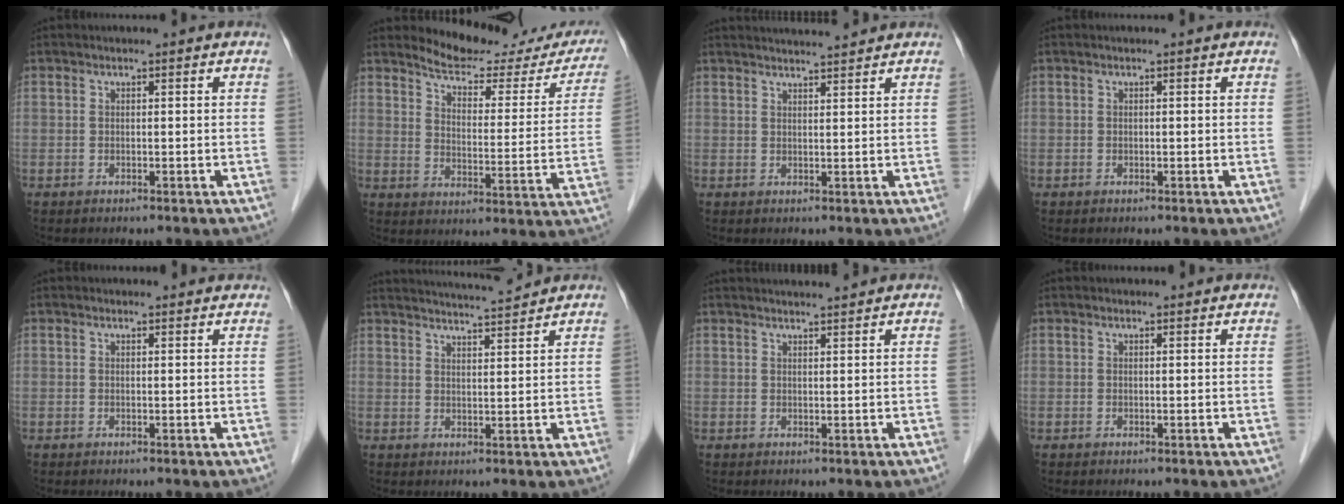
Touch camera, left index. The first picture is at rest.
{"total": 18.2, "force": [16.8, 4.6, 5.1], "torque": [-0.048, -0.048, 0.195]}
{"total": 5.8, "force": [5.6, -0.4, 1.5], "torque": [-0.024, 0.022, 0.077]}
{"total": 0.0}
{"total": 2.5, "force": [2.5, 0.5, 0.2], "torque": [-0.011, 0.008, 0.021]}
{"total": 7.7, "force": [7.5, -0.7, 2.0], "torque": [-0.041, 0.011, 0.112]}
{"total": 4.3, "force": [4.1, -0.2, 1.2], "torque": [-0.017, 0.021, 0.056]}
{"total": 1.2, "force": [1.1, 0.2, 0.1], "torque": [-0.011, 0.007, 0.013]}